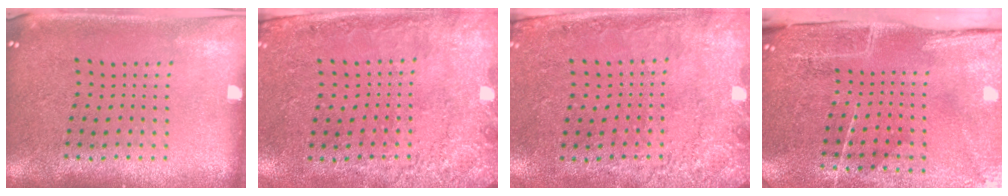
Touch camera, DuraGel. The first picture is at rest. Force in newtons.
{"total": 2.7, "press": 2.0, "slide": 1.8}
{"total": 2.7, "press": 2.0, "slide": 1.9}
{"total": 4.7, "press": 3.8, "slide": 2.8}